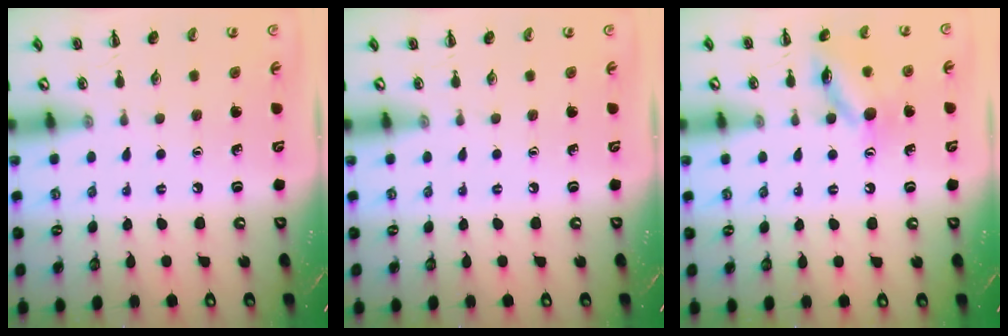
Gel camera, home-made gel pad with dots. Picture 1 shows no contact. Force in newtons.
{"total": 0.0}
{"total": 13.2, "press": 13.1, "slide": 1.1}